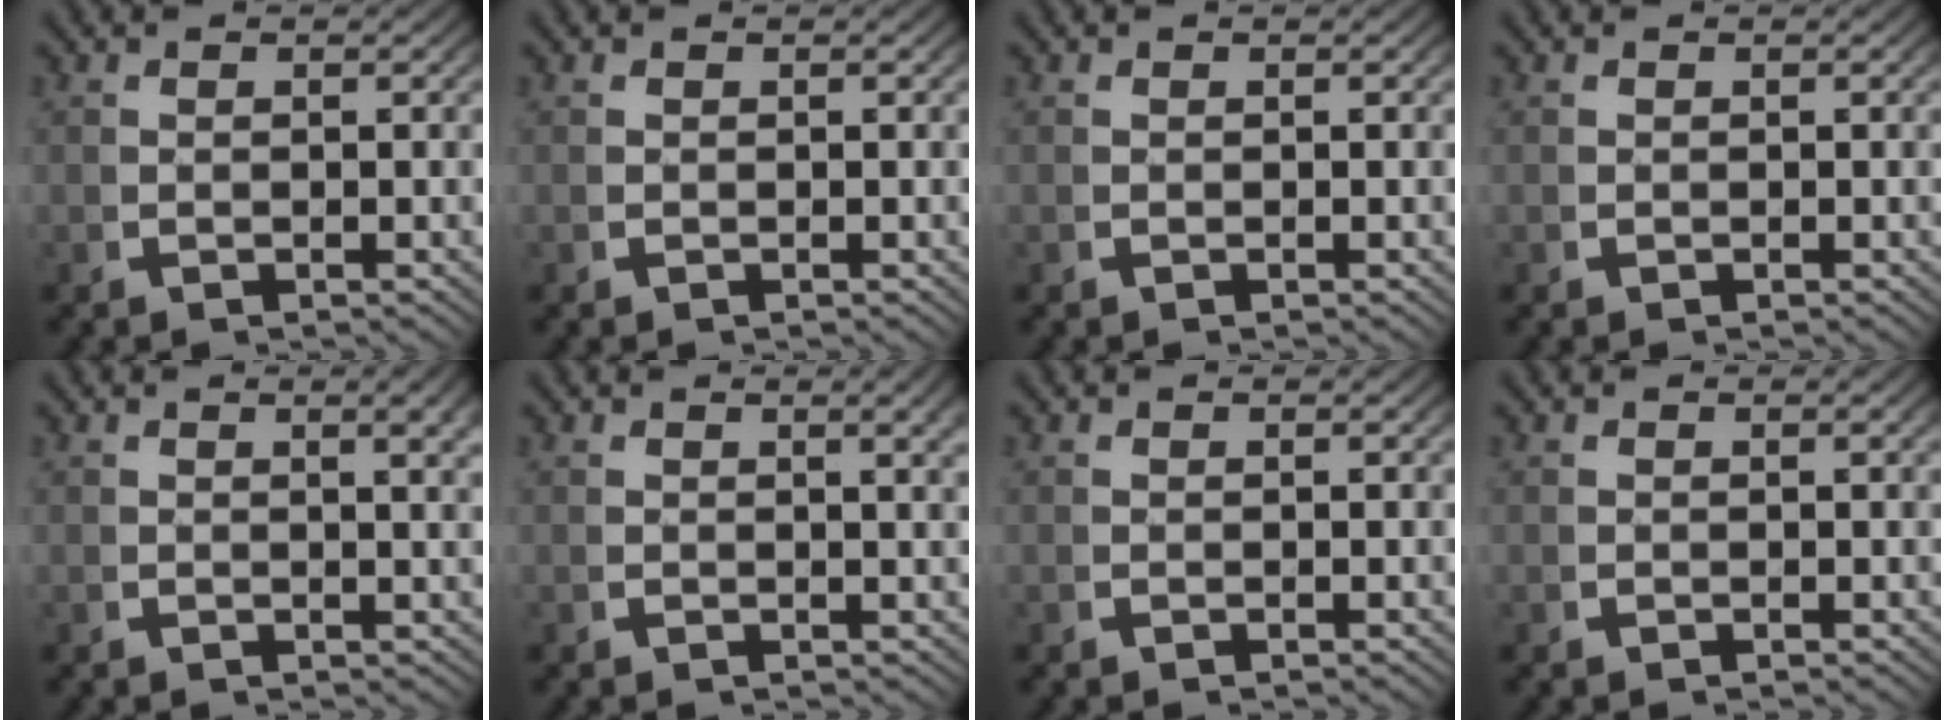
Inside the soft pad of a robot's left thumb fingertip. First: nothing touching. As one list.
[{"total": 0.0}, {"total": 0.0}, {"total": 0.0}, {"total": 1.7, "force": [0.6, 0.4, 1.6], "torque": [-0.015, -0.001, 0.008]}, {"total": 1.4, "force": [0.5, 0.3, 1.2], "torque": [-0.014, -0.002, 0.007]}, {"total": 0.0}, {"total": 0.0}]